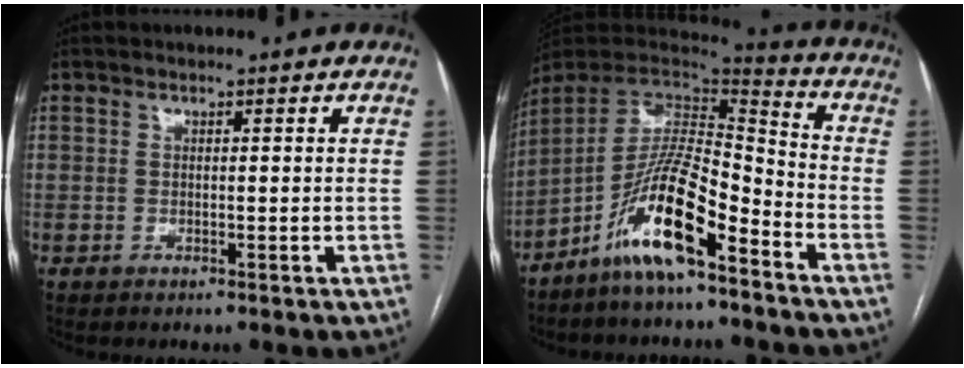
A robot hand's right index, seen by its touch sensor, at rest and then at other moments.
{"total": 14.2, "force": [-8.5, 2.8, 11.0], "torque": [-0.207, 0.007, -0.155]}